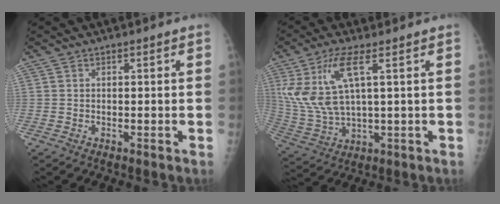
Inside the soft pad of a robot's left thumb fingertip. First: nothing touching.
{"total": 12.3, "force": [4.2, 4.5, 10.7], "torque": [-0.242, -0.008, 0.095]}